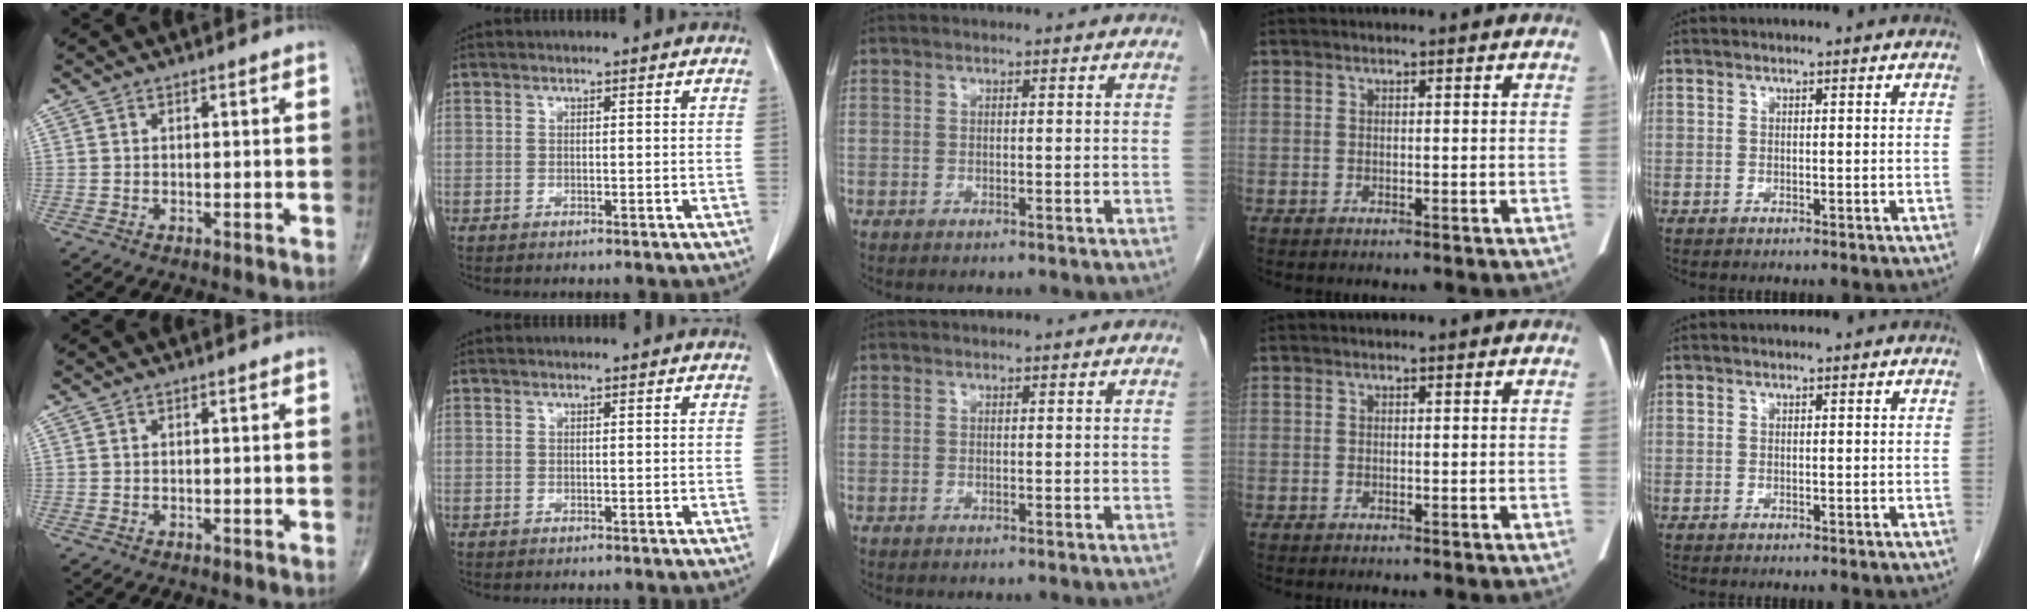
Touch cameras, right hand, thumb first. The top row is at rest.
{}